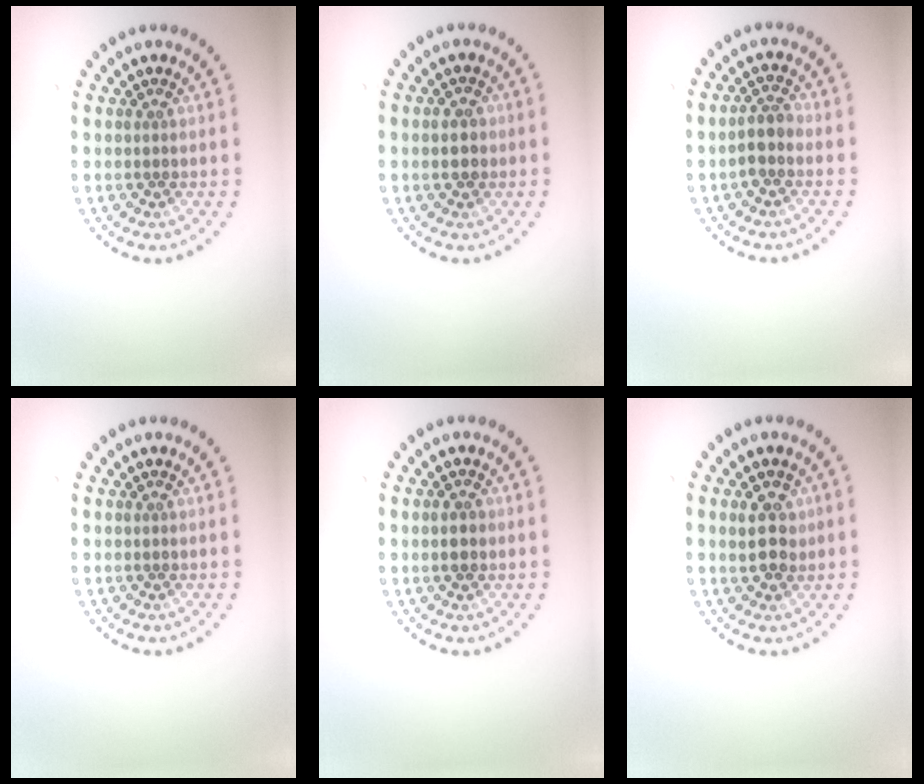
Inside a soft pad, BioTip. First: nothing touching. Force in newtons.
{"total": 1.7, "press": 1.7, "slide": 0.3}
{"total": 2.1, "press": 1.9, "slide": 0.8}
{"total": 0.0}
{"total": 1.8, "press": 1.8, "slide": 0.0}
{"total": 2.8, "press": 2.8, "slide": 0.4}